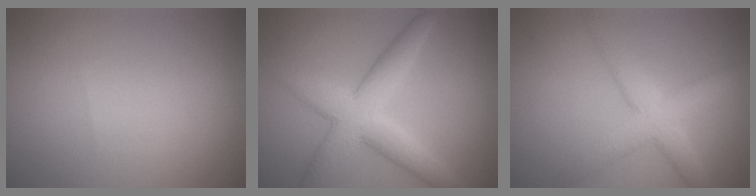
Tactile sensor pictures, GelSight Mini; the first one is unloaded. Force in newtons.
{"total": 7.3, "press": 7.3, "slide": 0.1}
{"total": 4.5, "press": 4.5, "slide": 0.0}